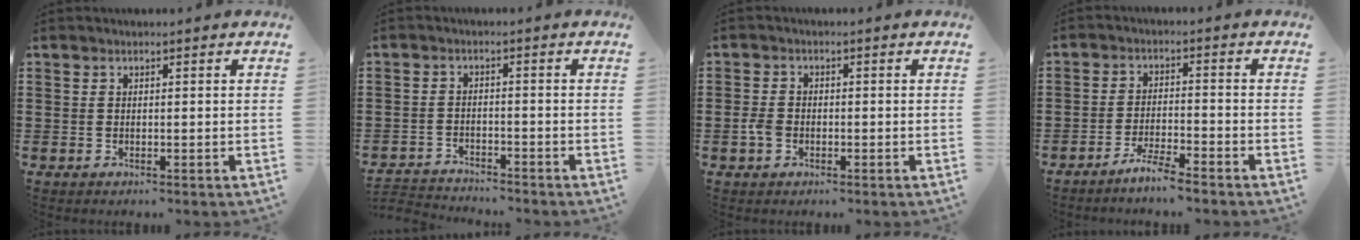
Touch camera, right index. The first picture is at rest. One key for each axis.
{"total": 2.5, "fx": -2.5, "fy": 0.2, "fz": -0.2, "tx": -0.006, "ty": -0.003, "tz": -0.055}
{"total": 2.5, "fx": -0.8, "fy": 1.9, "fz": 1.5, "tx": -0.043, "ty": -0.003, "tz": -0.020}
{"total": 4.0, "fx": -3.7, "fy": -0.3, "fz": 1.6, "tx": -0.036, "ty": -0.001, "tz": -0.073}